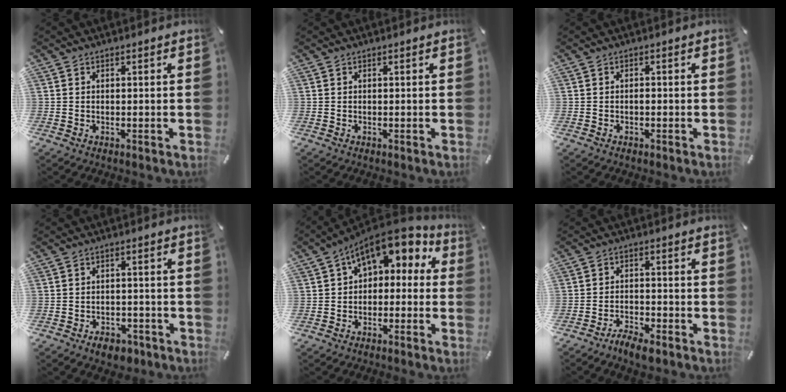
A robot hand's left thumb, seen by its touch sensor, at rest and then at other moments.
{"total": 0.0}
{"total": 0.8, "force": [-0.4, 0.5, 0.5], "torque": [-0.012, 0.001, -0.009]}
{"total": 4.4, "force": [-3.1, 2.7, 1.7], "torque": [-0.028, 0.018, -0.057]}
{"total": 8.3, "force": [4.2, 4.9, 5.2], "torque": [-0.086, -0.025, 0.078]}
{"total": 4.6, "force": [-4.1, 1.4, 1.7], "torque": [-0.036, 0.019, -0.079]}